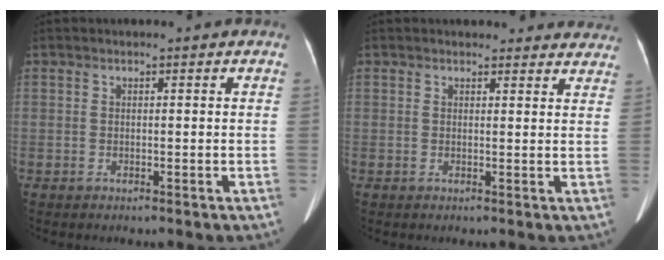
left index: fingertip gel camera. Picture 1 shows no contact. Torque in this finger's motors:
{"motor_torque": [0.38, -1.75, 0.01, 0.00]}